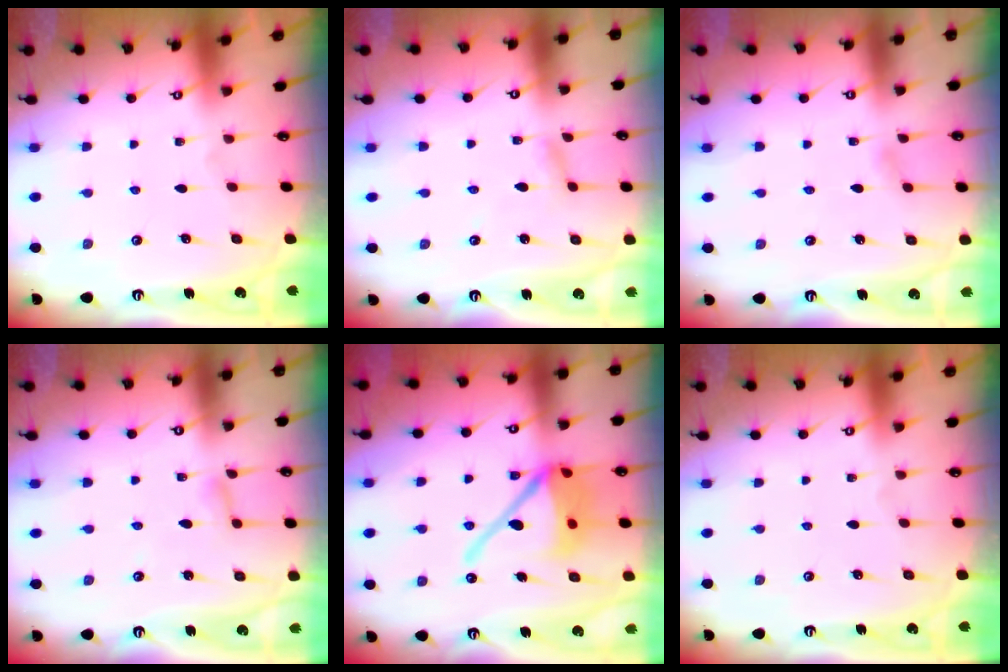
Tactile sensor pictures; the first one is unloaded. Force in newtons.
{"total": 2.4, "press": 2.4, "slide": 0.2}
{"total": 3.2, "press": 3.2, "slide": 0.4}
{"total": 3.3, "press": 3.3, "slide": 0.4}
{"total": 14.4, "press": 14.2, "slide": 1.9}
{"total": 0.0}